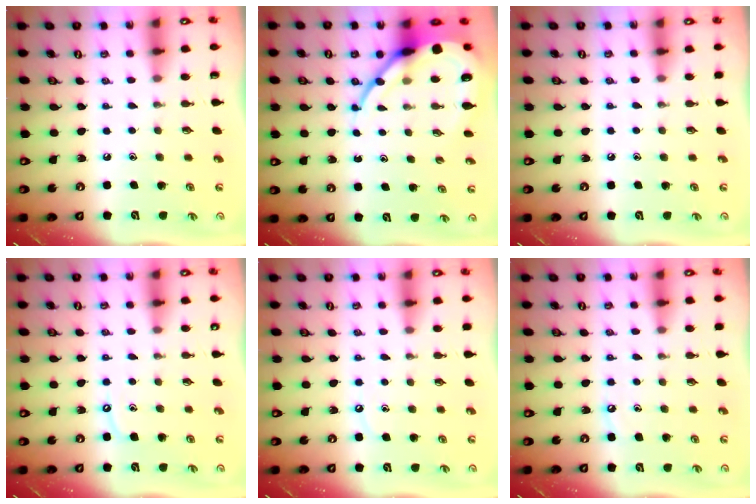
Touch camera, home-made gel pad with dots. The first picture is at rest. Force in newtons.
{"total": 12.7, "press": 12.6, "slide": 1.2}
{"total": 3.7, "press": 3.6, "slide": 0.6}
{"total": 4.1, "press": 4.0, "slide": 0.6}
{"total": 3.3, "press": 3.3, "slide": 0.4}
{"total": 4.2, "press": 4.2, "slide": 0.6}